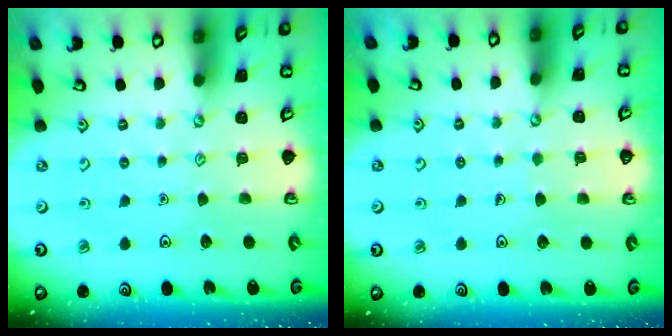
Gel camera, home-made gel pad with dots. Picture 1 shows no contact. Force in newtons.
{"total": 2.5, "press": 2.5, "slide": 0.2}